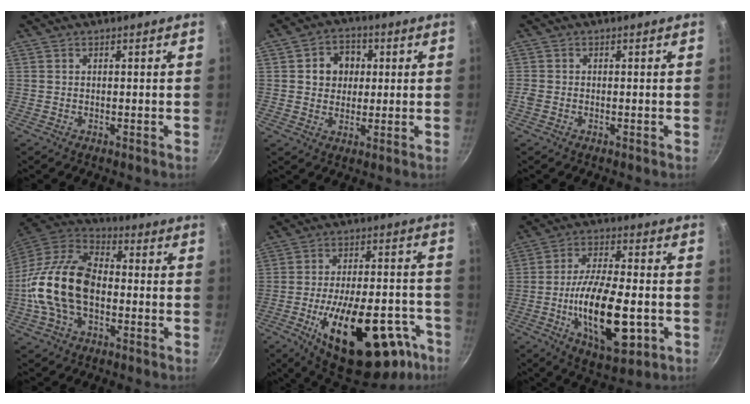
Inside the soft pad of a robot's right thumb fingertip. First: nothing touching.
{"total": 7.5, "force": [1.5, 6.4, 3.5], "torque": [-0.020, 0.004, 0.017]}
{"total": 1.3, "force": [-0.5, 1.0, 0.6], "torque": [-0.013, 0.000, -0.011]}
{"total": 19.6, "force": [-2.9, 13.5, 13.9], "torque": [-0.228, 0.038, -0.065]}
{"total": 29.3, "force": [-13.8, 13.4, 22.0], "torque": [-0.280, 0.052, -0.190]}
{"total": 18.9, "force": [-4.7, 7.8, 16.5], "torque": [-0.282, 0.015, -0.076]}